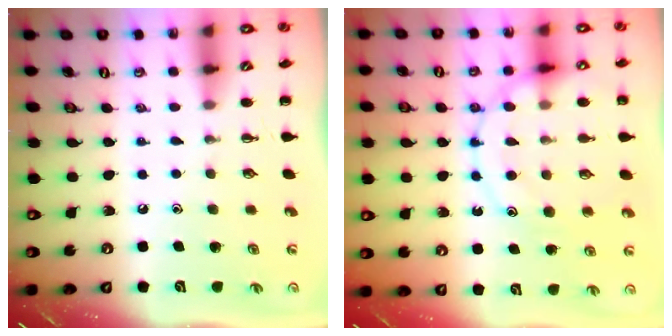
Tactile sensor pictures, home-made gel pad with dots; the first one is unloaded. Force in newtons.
{"total": 16.2, "press": 16.1, "slide": 2.0}